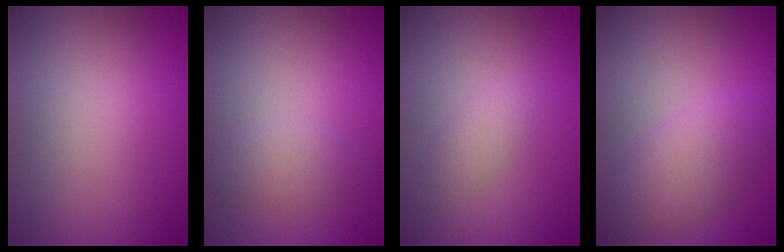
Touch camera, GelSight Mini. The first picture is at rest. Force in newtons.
{"total": 2.4, "press": 2.4, "slide": 0.1}
{"total": 1.5, "press": 1.5, "slide": 0.0}
{"total": 4.4, "press": 4.3, "slide": 0.2}